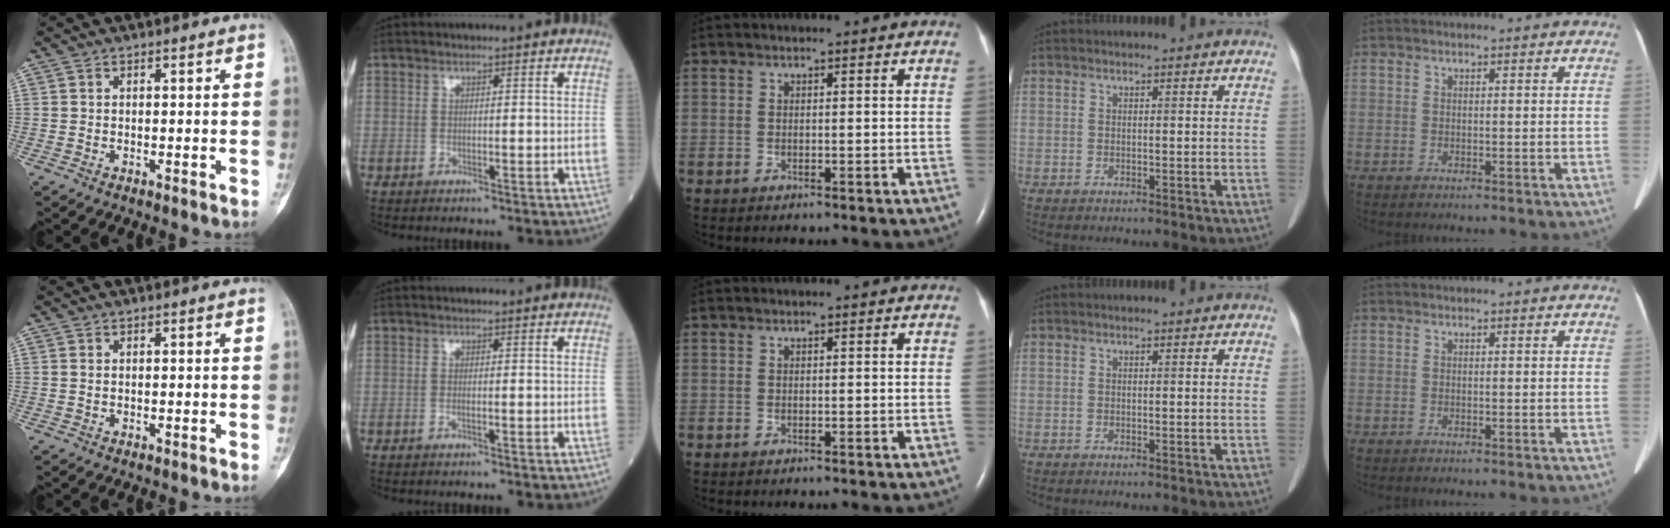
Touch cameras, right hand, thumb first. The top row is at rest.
{"thumb": {"total": 0.6, "force": [0.1, 0.4, 0.4], "torque": [-0.011, 0.002, 0.003]}, "index": {"total": 0.6, "force": [-0.3, -0.1, 0.5], "torque": [-0.014, -0.001, -0.006]}}